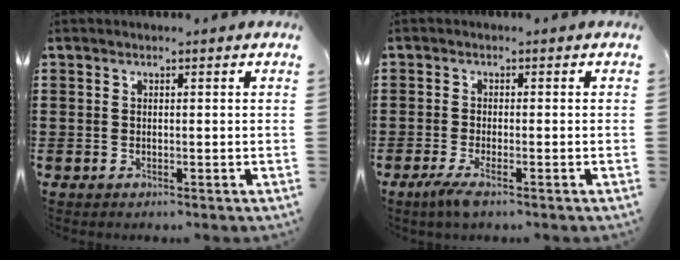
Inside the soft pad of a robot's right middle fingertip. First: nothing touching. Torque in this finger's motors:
{"motor_torque": [1.20, 0.36, 0.15, 0.11]}